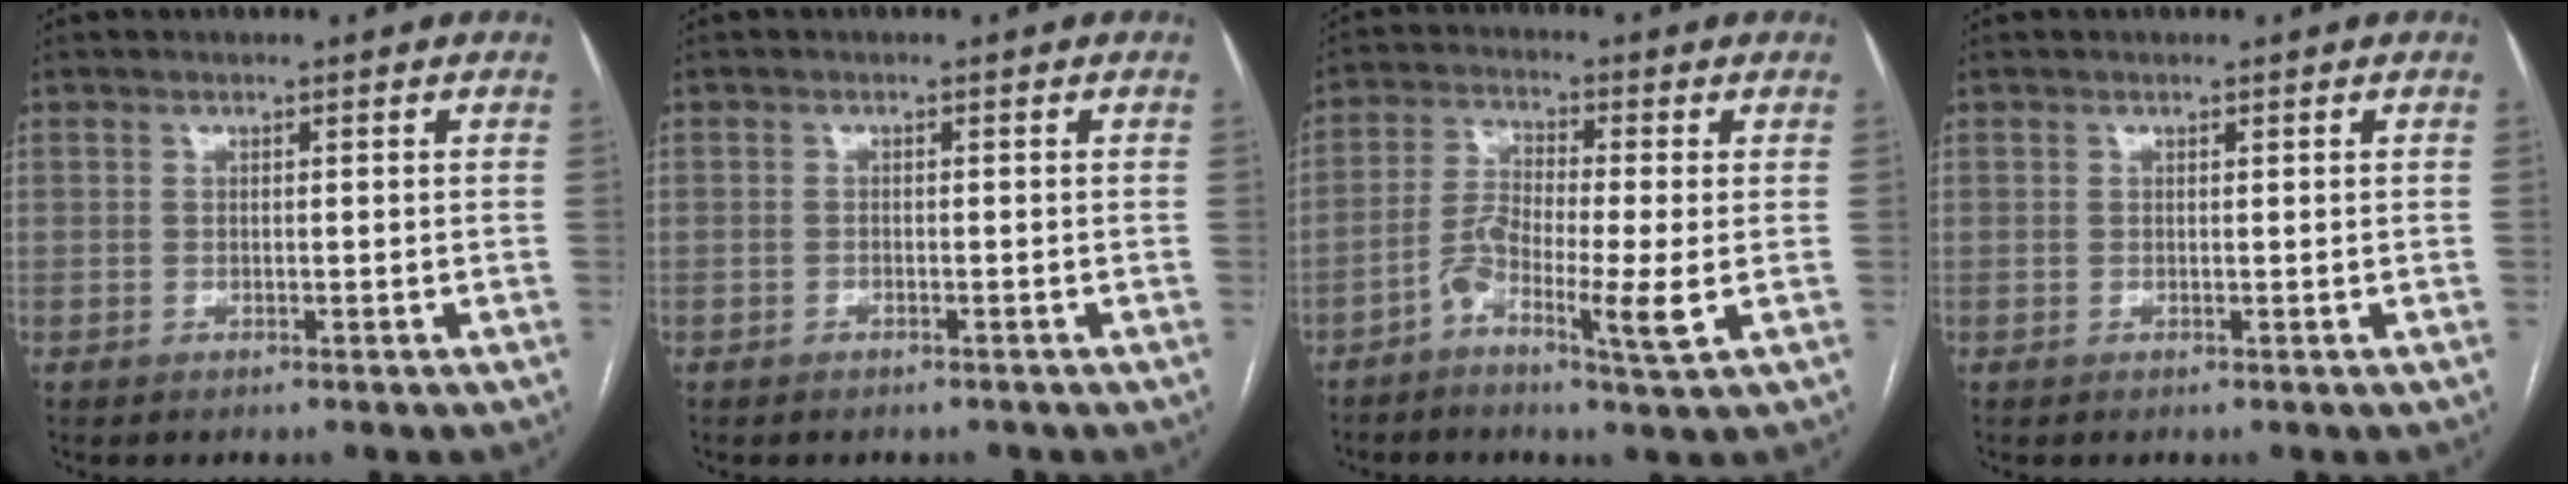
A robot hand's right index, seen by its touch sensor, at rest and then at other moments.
{"total": 1.2, "force": [-1.1, 0.5, 0.2], "torque": [-0.003, 0.000, -0.014]}
{"total": 7.2, "force": [-2.8, 0.4, 6.7], "torque": [-0.135, 0.003, -0.055]}
{"total": 0.0}